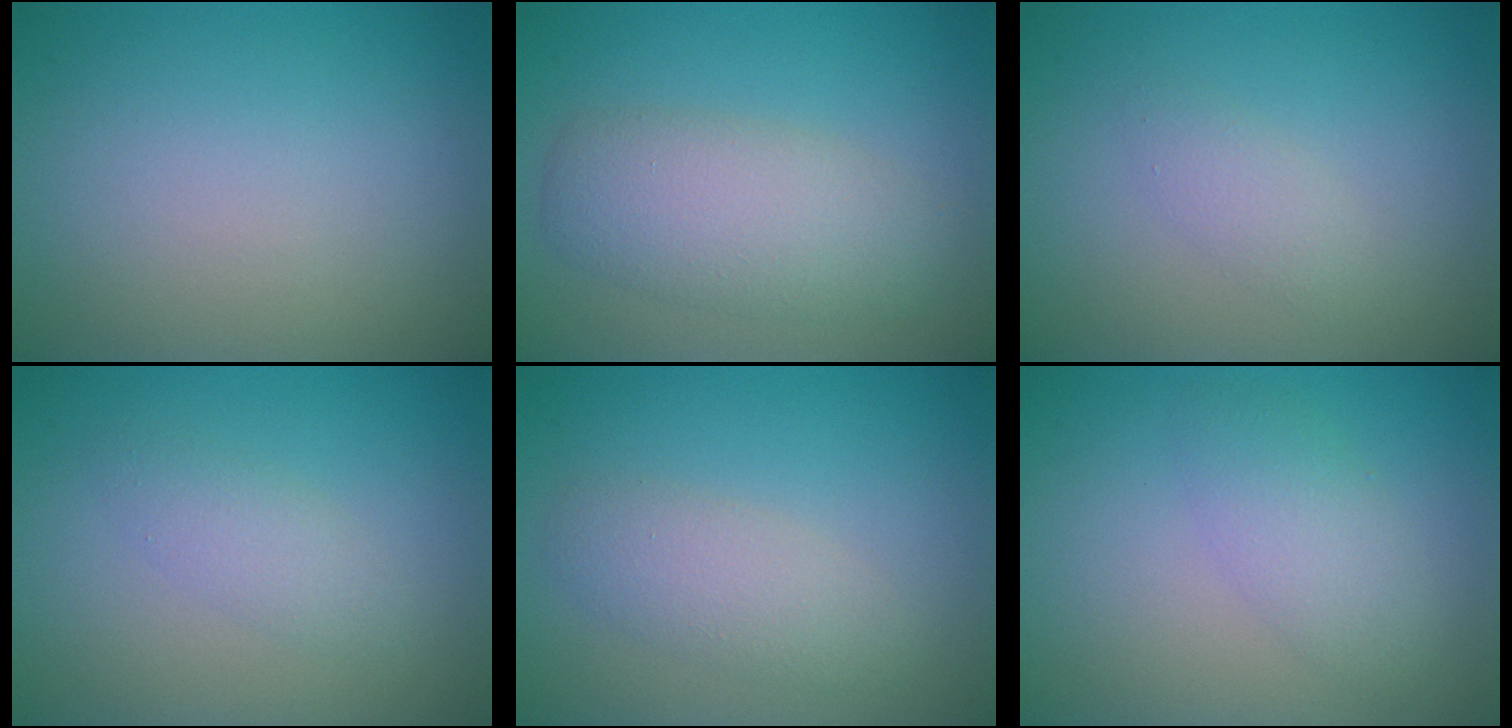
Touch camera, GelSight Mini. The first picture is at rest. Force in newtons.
{"total": 5.0, "press": 5.0, "slide": 0.2}
{"total": 1.4, "press": 1.4, "slide": 0.1}
{"total": 1.8, "press": 1.8, "slide": 0.1}
{"total": 2.8, "press": 2.7, "slide": 0.3}
{"total": 2.9, "press": 2.9, "slide": 0.2}